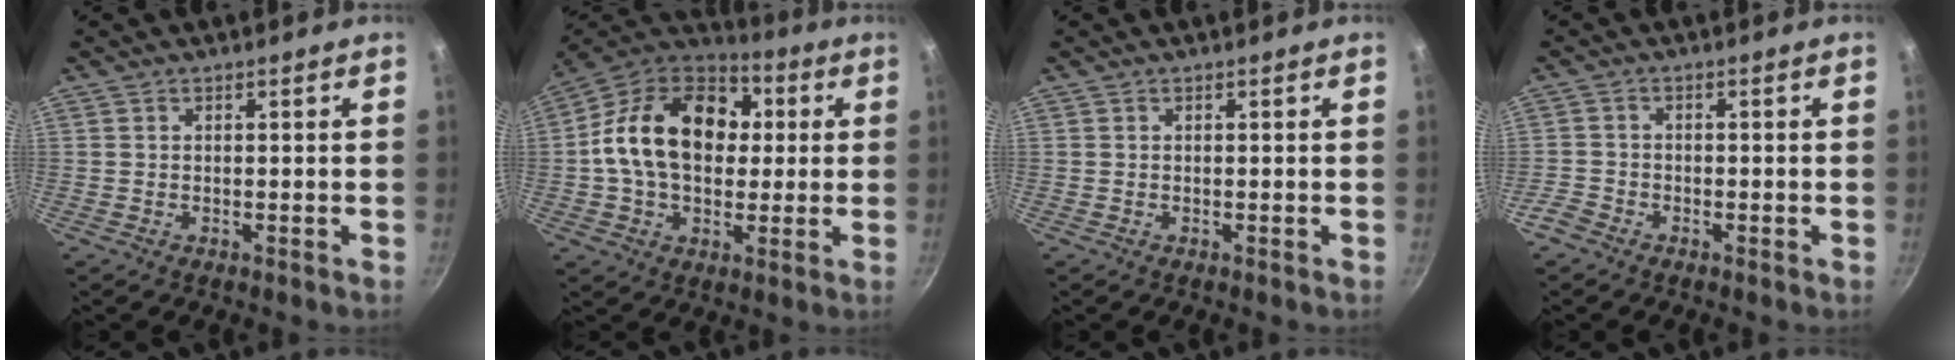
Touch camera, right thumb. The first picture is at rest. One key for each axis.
{"total": 21.1, "fx": 2.3, "fy": 15.1, "fz": 14.6, "tx": -0.220, "ty": 0.030, "tz": 0.022}
{"total": 0.0}
{"total": 2.7, "fx": -2.0, "fy": 1.6, "fz": 0.8, "tx": -0.022, "ty": 0.013, "tz": -0.044}